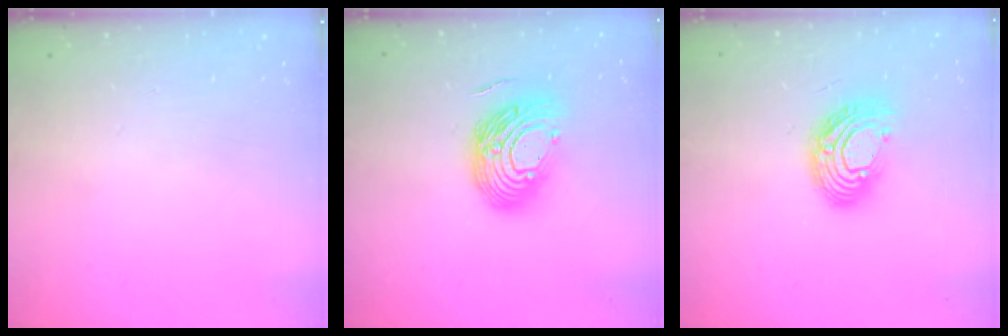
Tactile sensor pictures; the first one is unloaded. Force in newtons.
{"total": 16.1, "press": 16.0, "slide": 1.8}
{"total": 12.3, "press": 12.3, "slide": 1.0}